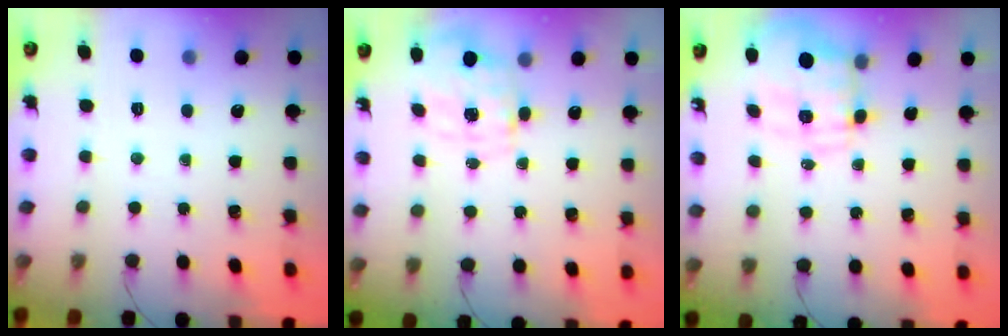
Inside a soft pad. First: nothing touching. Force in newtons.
{"total": 2.8, "press": 2.6, "slide": 0.8}
{"total": 4.2, "press": 3.8, "slide": 1.8}